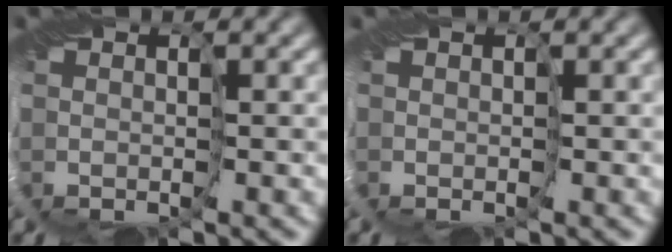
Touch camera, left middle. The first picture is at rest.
{"total": 0.0}